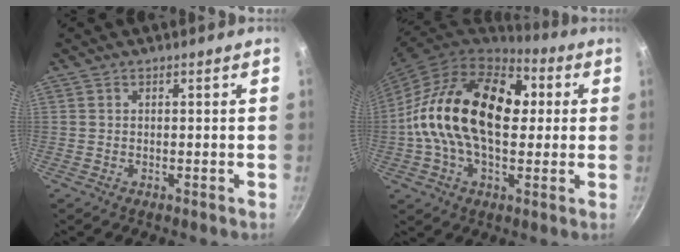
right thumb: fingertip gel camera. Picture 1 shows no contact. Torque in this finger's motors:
{"motor_torque": [-0.62, 1.99, 1.78, -0.97, 0.54]}